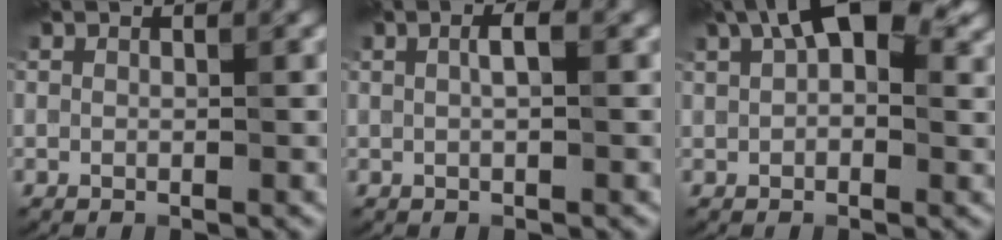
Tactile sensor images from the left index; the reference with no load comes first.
{"total": 1.3, "force": [0.2, 0.2, 1.3], "torque": [-0.024, 0.004, 0.004]}
{"total": 7.9, "force": [3.5, 4.1, 5.8], "torque": [-0.082, 0.018, 0.042]}